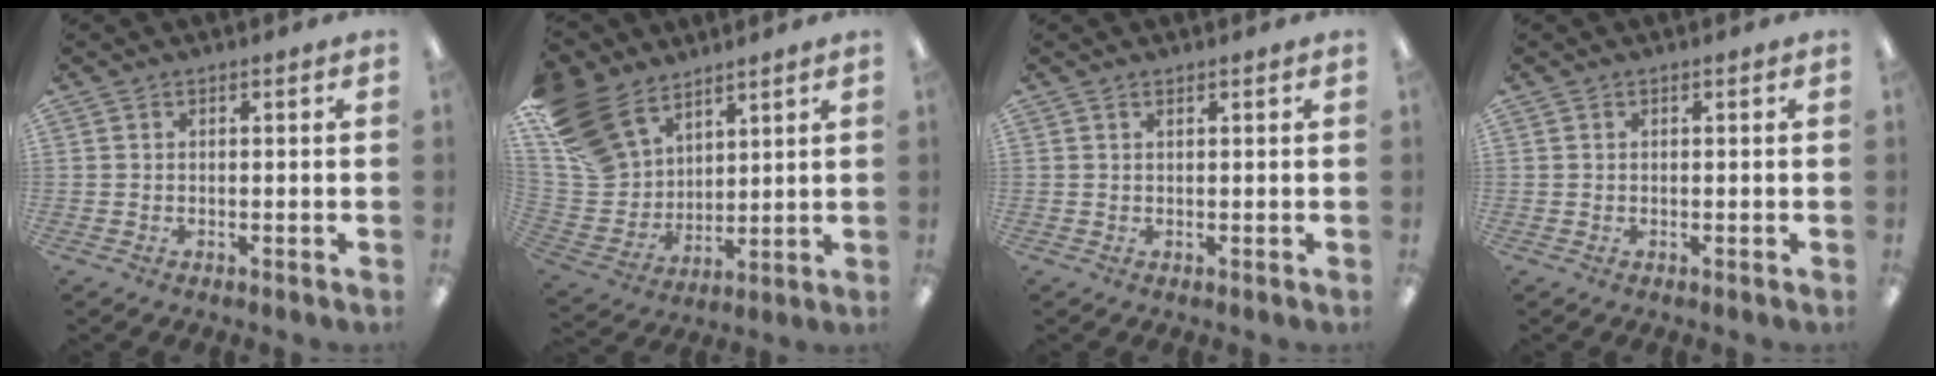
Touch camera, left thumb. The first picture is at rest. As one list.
[{"total": 18.6, "force": [12.7, 11.2, 7.7], "torque": [-0.189, -0.061, 0.247]}, {"total": 0.5, "force": [0.4, 0.0, 0.3], "torque": [-0.006, 0.000, 0.008]}, {"total": 0.0}]